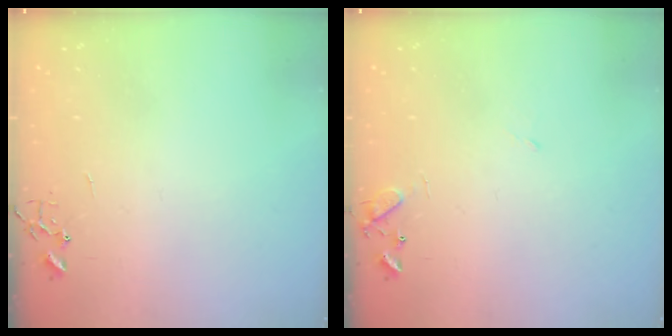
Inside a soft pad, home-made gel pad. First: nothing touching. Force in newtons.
{"total": 8.6, "press": 8.5, "slide": 1.1}